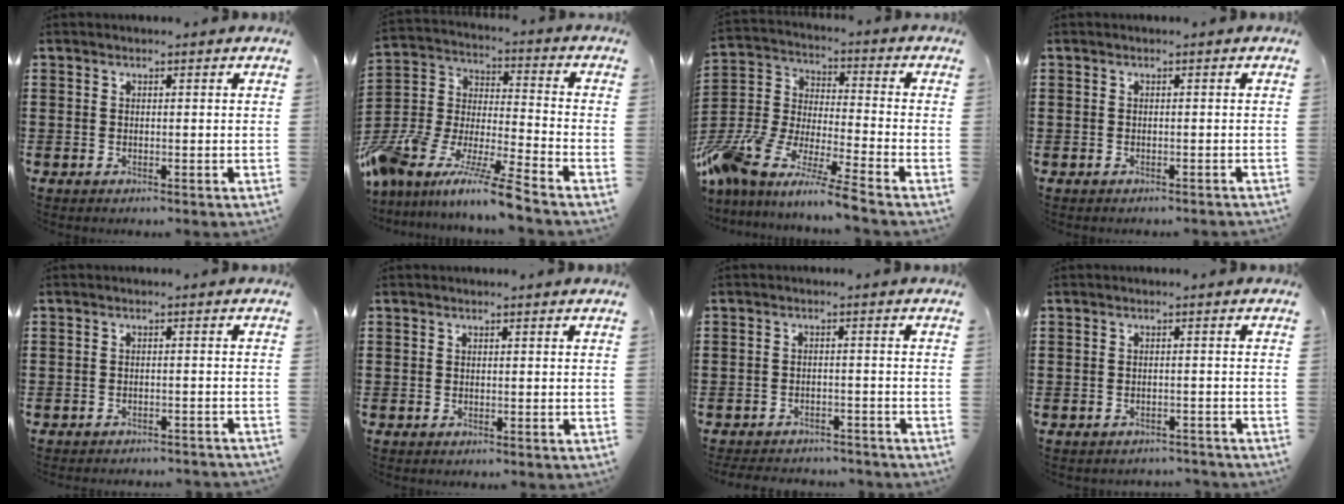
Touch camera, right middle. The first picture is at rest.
{"total": 11.4, "force": [-10.2, 0.2, 5.0], "torque": [-0.103, 0.009, -0.210]}
{"total": 9.5, "force": [-8.8, 0.1, 3.5], "torque": [-0.093, -0.007, -0.188]}
{"total": 0.5, "force": [-0.5, 0.1, 0.0], "torque": [-0.001, -0.001, -0.010]}
{"total": 1.5, "force": [-1.5, -0.1, 0.1], "torque": [-0.006, 0.001, -0.029]}
{"total": 0.0}
{"total": 2.7, "force": [-2.6, 0.3, -0.1], "torque": [-0.006, -0.001, -0.057]}
{"total": 1.4, "force": [-1.4, 0.2, 0.0], "torque": [-0.007, -0.001, -0.029]}